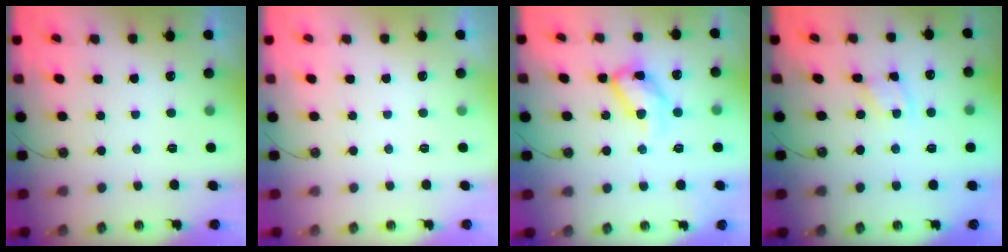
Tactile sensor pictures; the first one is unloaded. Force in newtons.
{"total": 0.0}
{"total": 13.8, "press": 13.8, "slide": 0.7}
{"total": 1.9, "press": 1.9, "slide": 0.3}